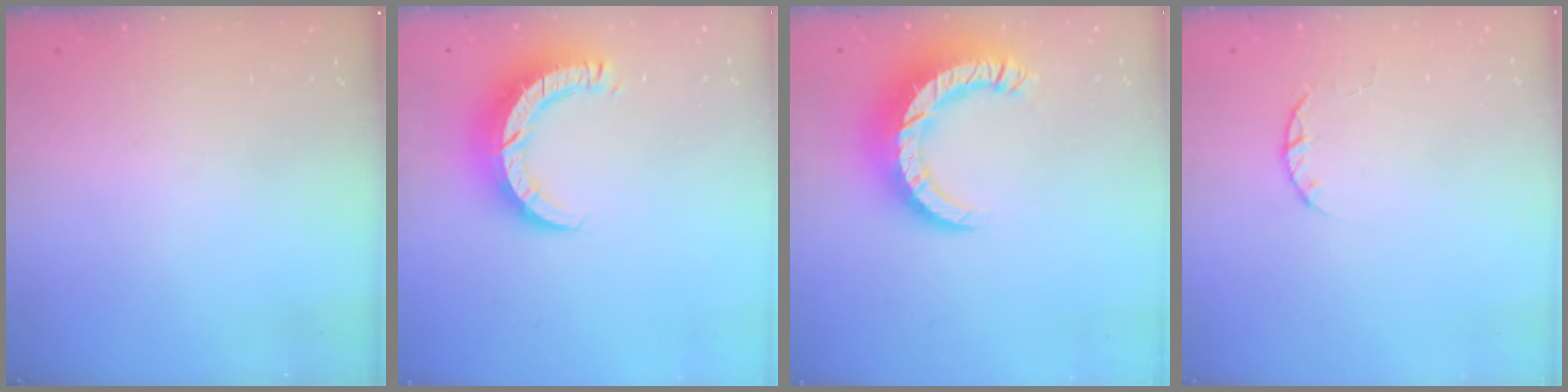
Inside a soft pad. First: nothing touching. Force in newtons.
{"total": 9.9, "press": 9.8, "slide": 1.0}
{"total": 12.7, "press": 12.7, "slide": 1.2}
{"total": 2.5, "press": 2.4, "slide": 0.4}